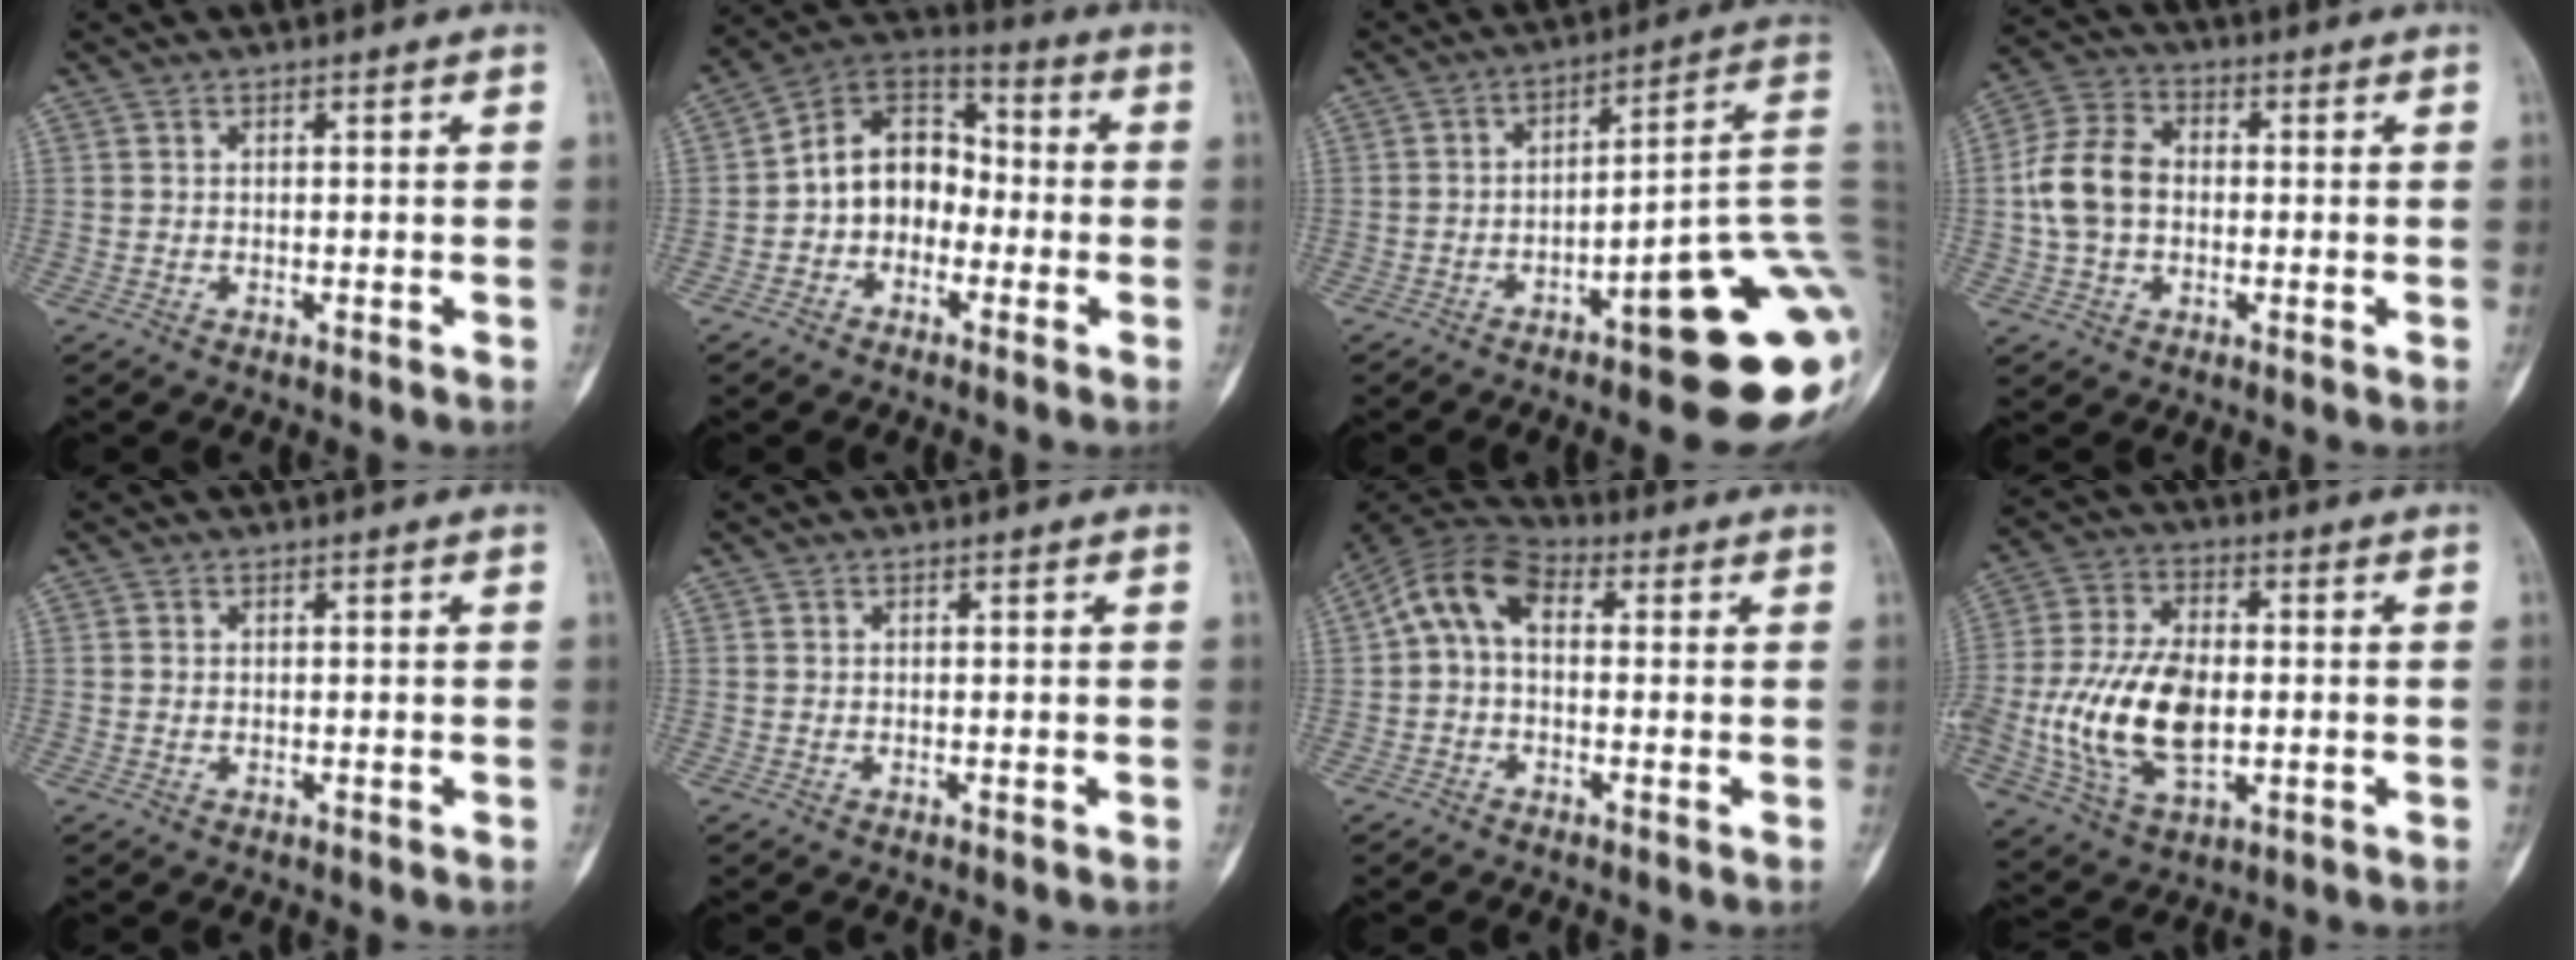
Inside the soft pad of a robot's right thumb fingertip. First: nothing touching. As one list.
[{"total": 11.7, "force": [-2.2, 9.2, 6.9], "torque": [-0.081, 0.048, -0.054]}, {"total": 20.6, "force": [-6.4, 4.6, 19.1], "torque": [-0.180, 0.043, -0.078]}, {"total": 10.1, "force": [-0.5, 7.6, 6.7], "torque": [-0.119, 0.026, -0.019]}, {"total": 0.6, "force": [-0.1, 0.6, 0.2], "torque": [0.001, 0.002, -0.002]}, {"total": 0.0}, {"total": 9.4, "force": [0.6, 6.4, 6.9], "torque": [-0.119, 0.029, -0.006]}, {"total": 17.6, "force": [-2.3, 10.3, 14.0], "torque": [-0.273, 0.009, -0.036]}]